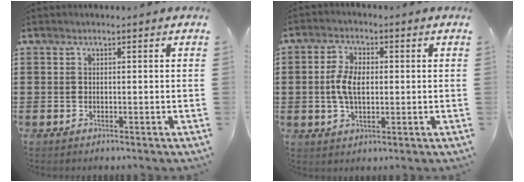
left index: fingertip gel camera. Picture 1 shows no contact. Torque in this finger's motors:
{"motor_torque": [1.14, 1.00, 0.60, 0.06]}